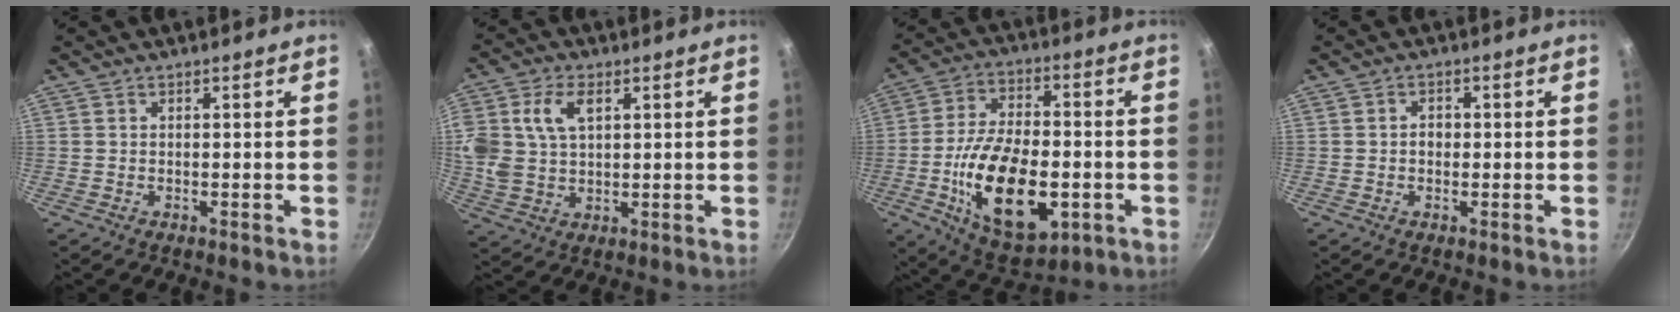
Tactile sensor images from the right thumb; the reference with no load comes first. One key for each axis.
{"total": 12.8, "fx": 3.8, "fy": 8.7, "fz": 8.6, "tx": -0.178, "ty": 0.006, "tz": 0.073}
{"total": 20.9, "fx": -5.1, "fy": 11.0, "fz": 17.1, "tx": -0.284, "ty": 0.017, "tz": -0.077}
{"total": 2.1, "fx": -0.1, "fy": 1.7, "fz": 1.2, "tx": -0.011, "ty": 0.005, "tz": -0.004}